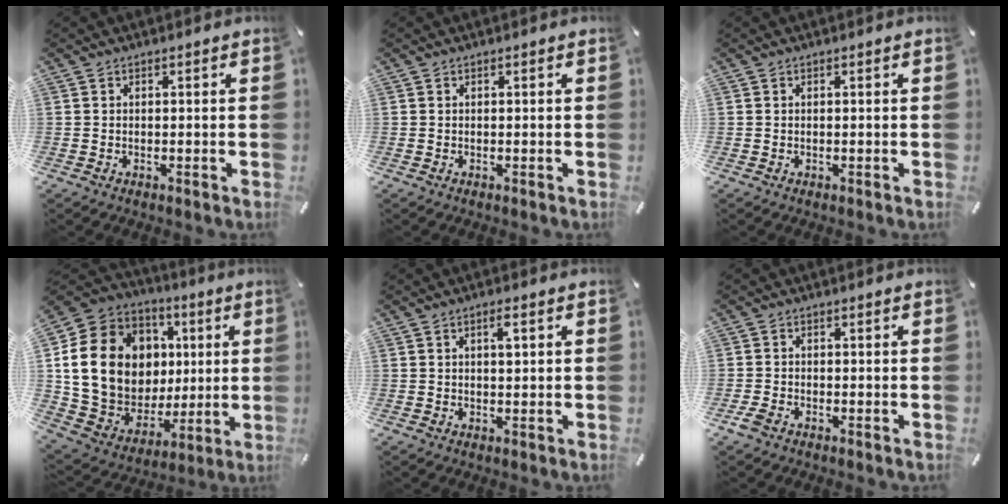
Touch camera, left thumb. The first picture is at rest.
{"total": 0.0}
{"total": 0.0}
{"total": 20.9, "force": [4.5, 17.2, 10.9], "torque": [-0.223, -0.020, 0.101]}
{"total": 2.5, "force": [0.8, 0.8, 2.2], "torque": [-0.038, 0.002, 0.010]}
{"total": 2.1, "force": [-1.4, 1.2, 1.0], "torque": [-0.023, 0.002, -0.028]}